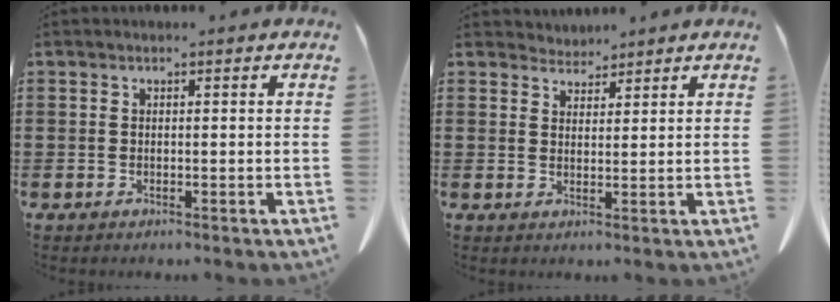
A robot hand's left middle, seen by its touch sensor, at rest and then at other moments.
{"total": 2.7, "force": [2.6, 0.6, -0.3], "torque": [-0.002, -0.007, 0.049]}